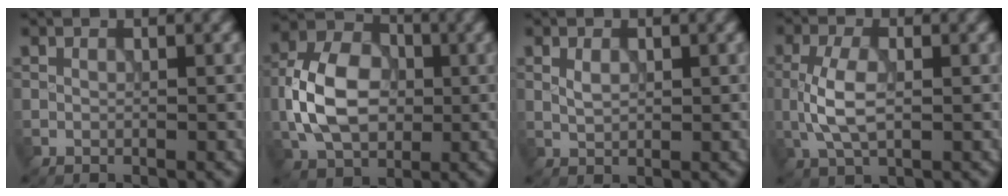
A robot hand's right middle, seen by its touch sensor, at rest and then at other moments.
{"total": 7.8, "force": [-0.7, 5.6, 5.4], "torque": [-0.111, 0.012, -0.024]}
{"total": 1.2, "force": [0.4, 0.8, 0.8], "torque": [-0.019, 0.000, 0.010]}
{"total": 4.0, "force": [-0.2, 2.0, 3.5], "torque": [-0.086, 0.001, -0.006]}